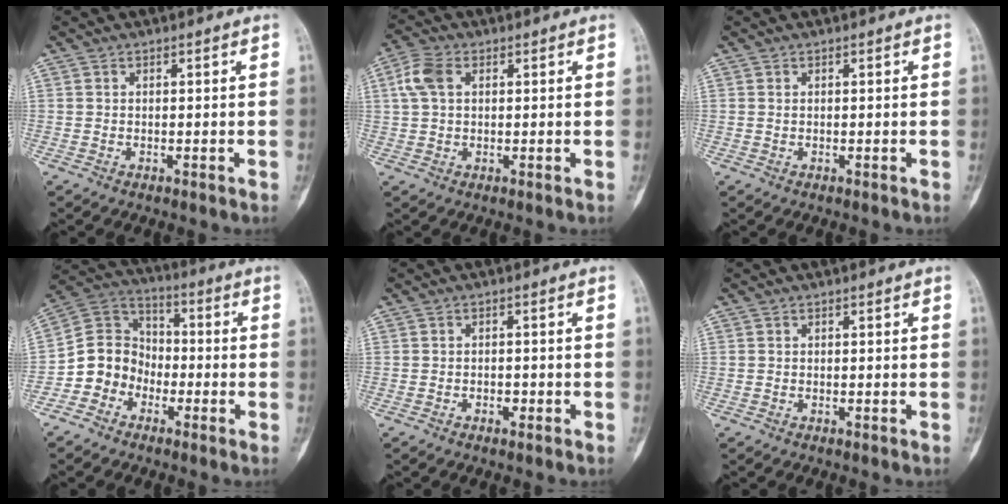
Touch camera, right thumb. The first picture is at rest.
{"total": 5.6, "force": [1.6, 3.6, 4.0], "torque": [-0.090, 0.014, 0.030]}
{"total": 0.0}
{"total": 10.0, "force": [-3.9, 8.7, 3.1], "torque": [-0.027, 0.063, -0.084]}
{"total": 1.5, "force": [-0.8, 0.9, 0.9], "torque": [-0.015, 0.007, -0.012]}
{"total": 0.0}